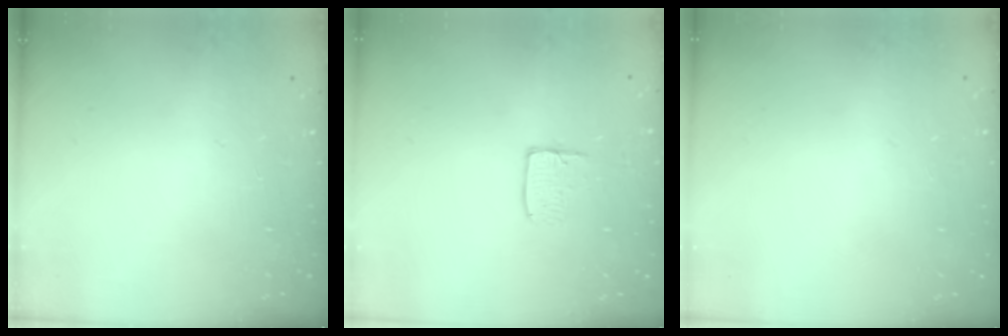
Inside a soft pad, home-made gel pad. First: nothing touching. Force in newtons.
{"total": 4.7, "press": 4.7, "slide": 0.4}
{"total": 0.0}